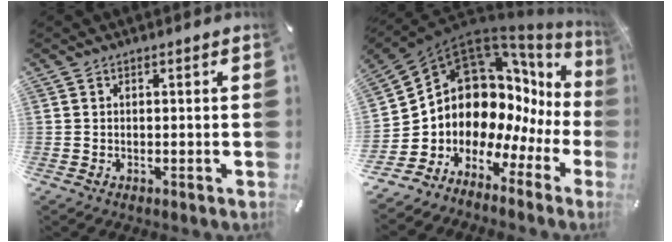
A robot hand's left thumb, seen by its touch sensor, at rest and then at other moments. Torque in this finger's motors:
{"motor_torque": [0.55, 3.77, 1.57, 1.21, 0.55]}